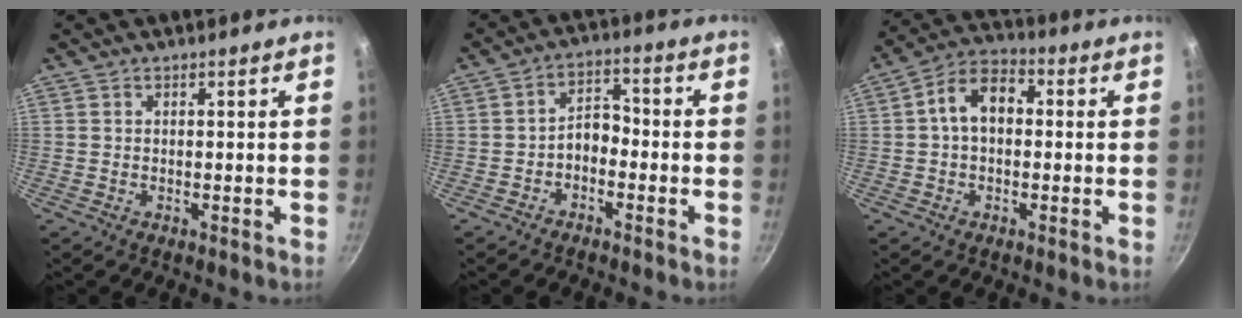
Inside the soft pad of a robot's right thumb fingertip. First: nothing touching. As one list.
[{"total": 4.7, "force": [-2.0, 3.0, 3.0], "torque": [-0.030, 0.035, -0.040]}, {"total": 8.7, "force": [0.6, 5.9, 6.4], "torque": [-0.084, 0.031, -0.004]}]